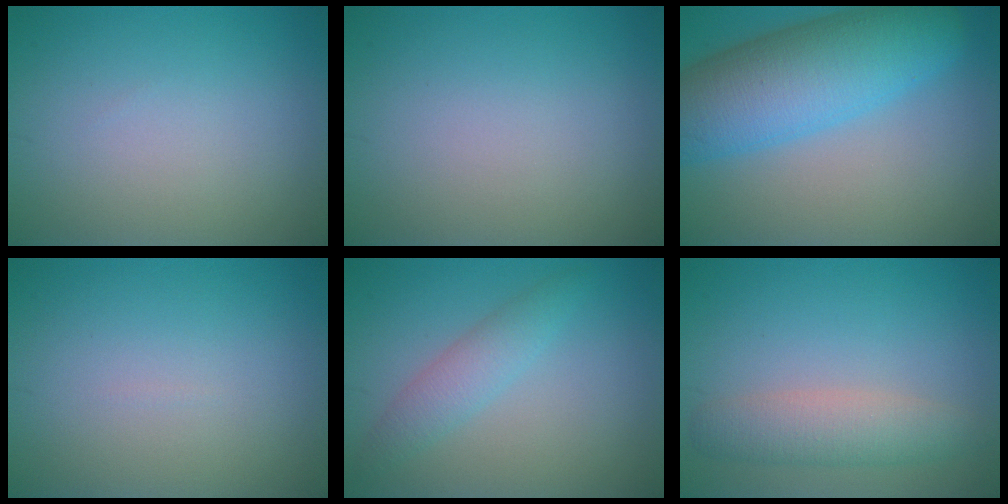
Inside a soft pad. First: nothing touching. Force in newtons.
{"total": 0.0}
{"total": 9.9, "press": 9.9, "slide": 0.3}
{"total": 0.0}
{"total": 2.5, "press": 2.5, "slide": 0.1}
{"total": 3.6, "press": 3.6, "slide": 0.3}